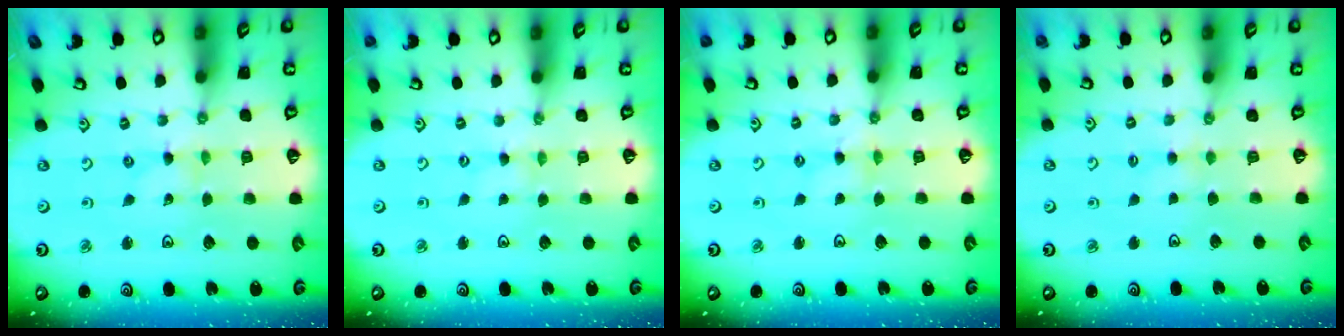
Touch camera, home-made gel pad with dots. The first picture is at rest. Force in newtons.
{"total": 0.0}
{"total": 0.7, "press": 0.7, "slide": 0.2}
{"total": 2.2, "press": 2.2, "slide": 0.5}